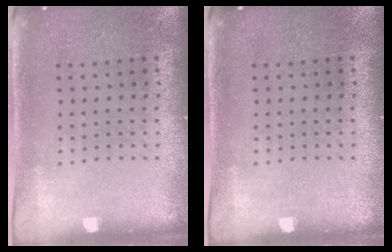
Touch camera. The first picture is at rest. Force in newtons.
{"total": 0.0}